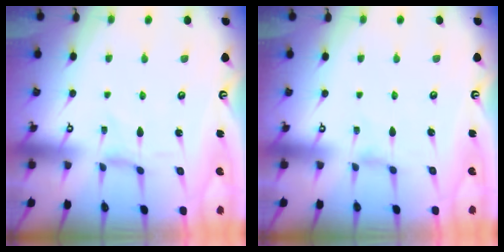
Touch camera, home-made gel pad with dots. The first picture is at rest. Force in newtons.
{"total": 0.7, "press": 0.6, "slide": 0.3}